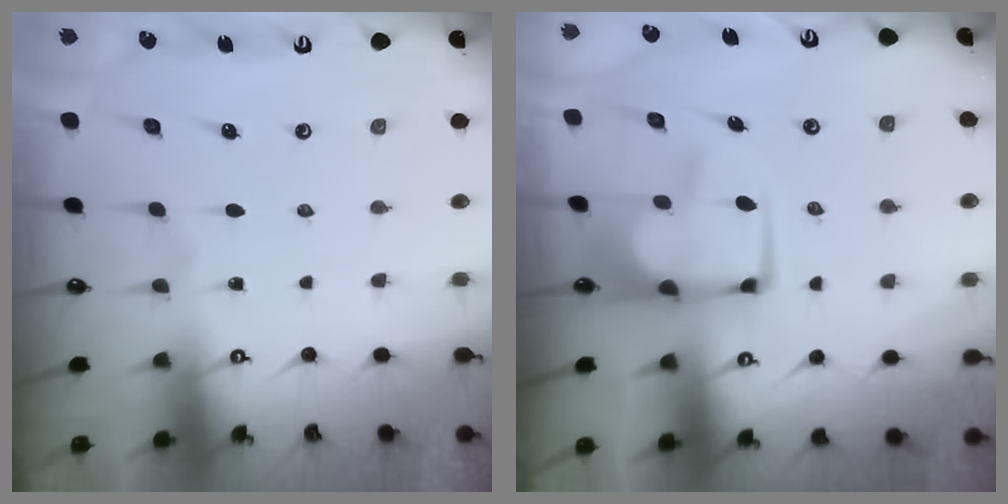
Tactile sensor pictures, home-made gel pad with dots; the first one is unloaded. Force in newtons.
{"total": 2.6, "press": 2.3, "slide": 1.2}